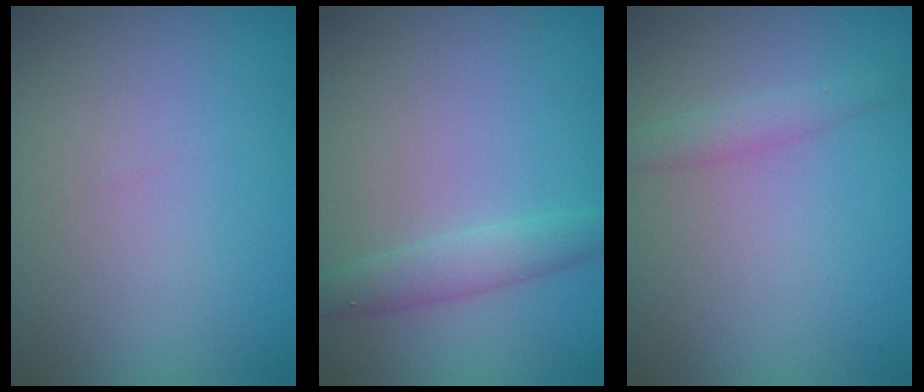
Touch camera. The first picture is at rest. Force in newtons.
{"total": 2.3, "press": 2.3, "slide": 0.1}
{"total": 1.5, "press": 1.5, "slide": 0.0}